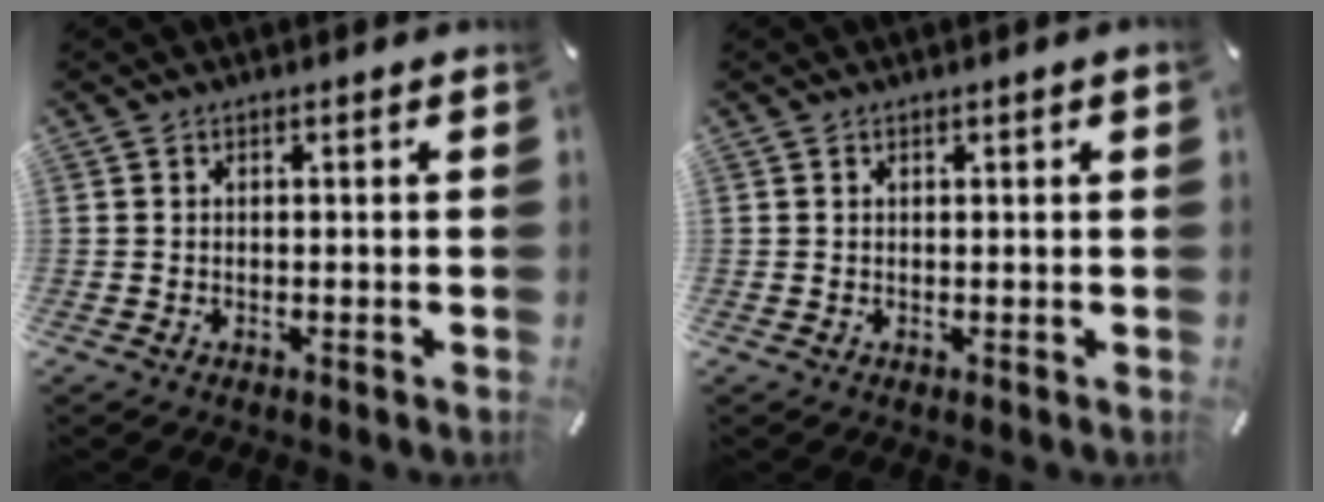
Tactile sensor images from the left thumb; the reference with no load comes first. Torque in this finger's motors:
{"motor_torque": [0.25, 0.15, 0.18, -0.33, 0.08]}